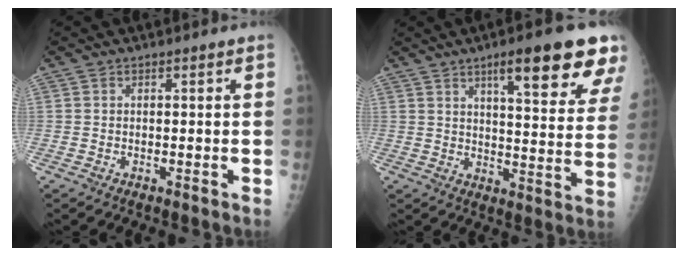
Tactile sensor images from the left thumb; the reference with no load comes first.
{"total": 18.6, "force": [11.2, 4.0, 14.3], "torque": [-0.163, -0.043, 0.147]}